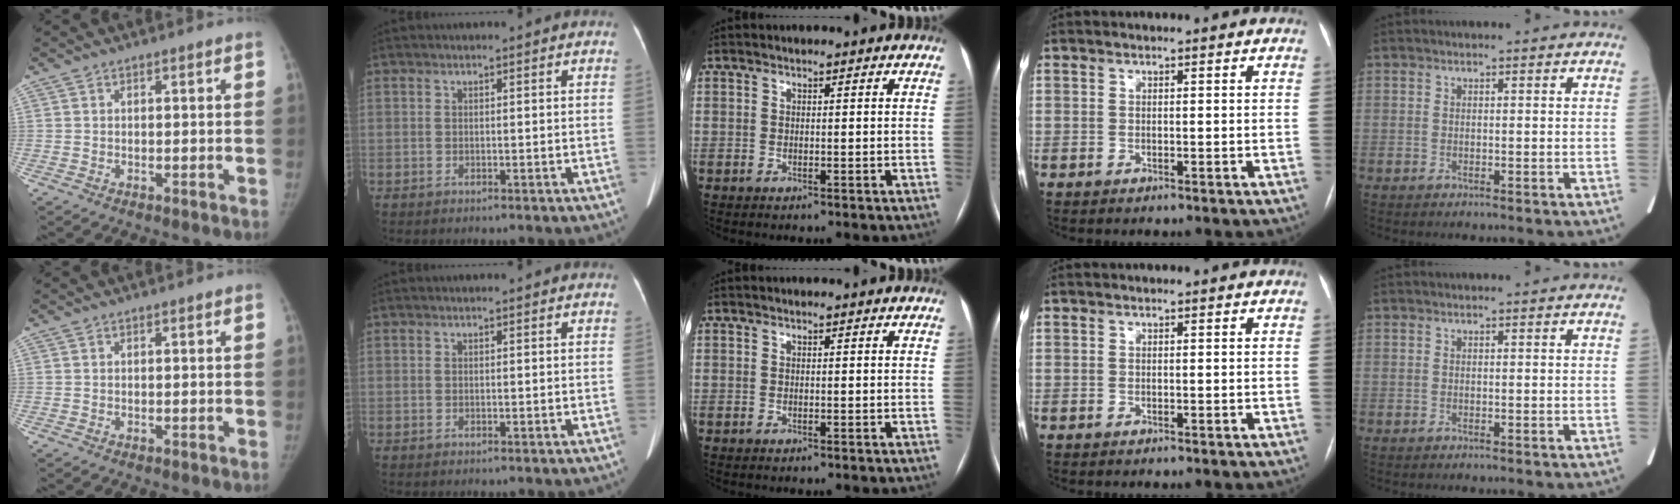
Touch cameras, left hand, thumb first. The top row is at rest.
{}